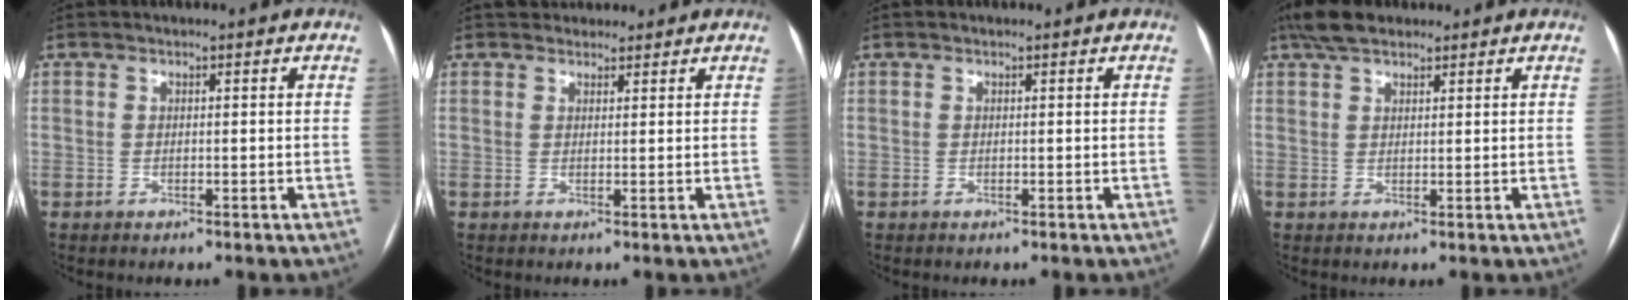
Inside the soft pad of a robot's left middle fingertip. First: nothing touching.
{"total": 3.9, "force": [3.5, 1.6, 0.5], "torque": [0.003, 0.023, 0.051]}
{"total": 0.0}
{"total": 5.0, "force": [3.8, 2.2, 2.4], "torque": [-0.052, 0.024, 0.073]}